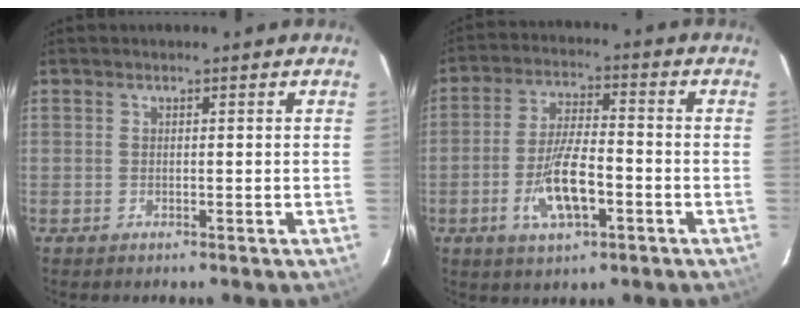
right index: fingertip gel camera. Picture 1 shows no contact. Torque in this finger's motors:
{"motor_torque": [0.27, -0.10, 0.29, 0.13]}